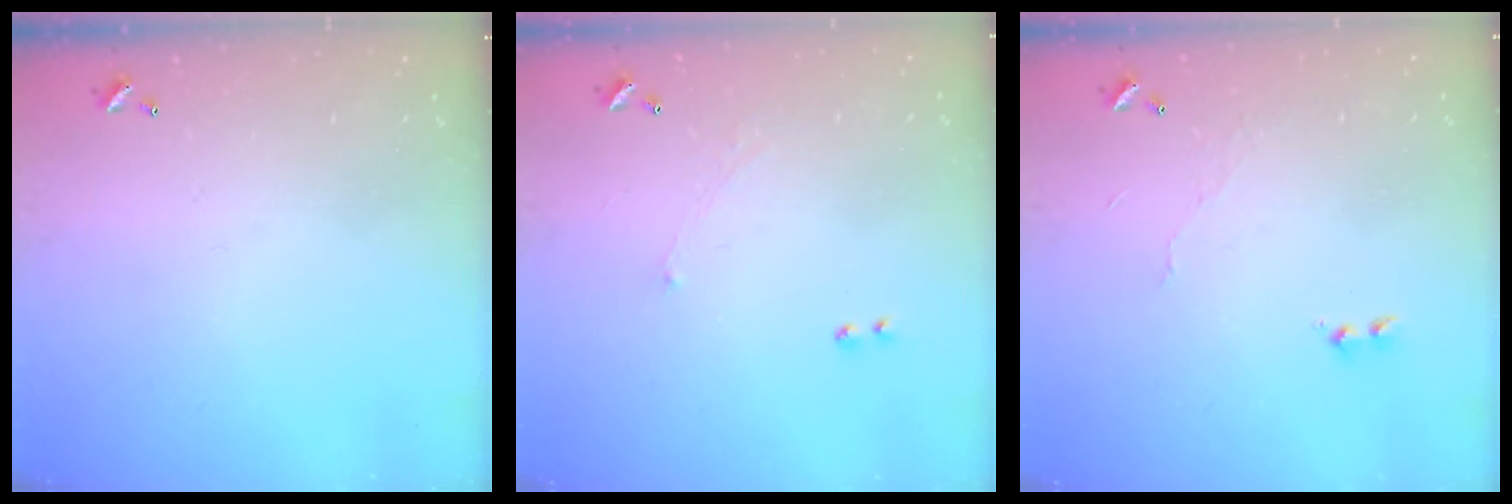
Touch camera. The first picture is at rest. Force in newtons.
{"total": 1.0, "press": 0.7, "slide": 0.6}
{"total": 6.0, "press": 6.0, "slide": 0.6}